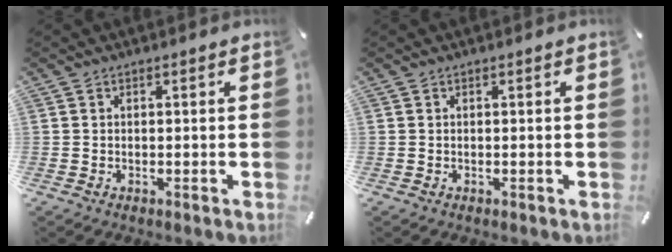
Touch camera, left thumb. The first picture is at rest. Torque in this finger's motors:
{"motor_torque": [0.08, 0.08, 0.04, -0.04, 0.00]}